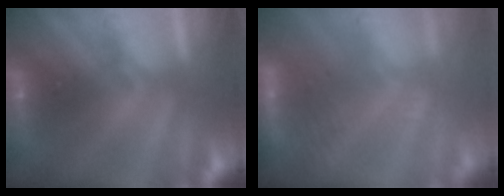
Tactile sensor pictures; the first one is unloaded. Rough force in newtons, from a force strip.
{"total": 2.7}